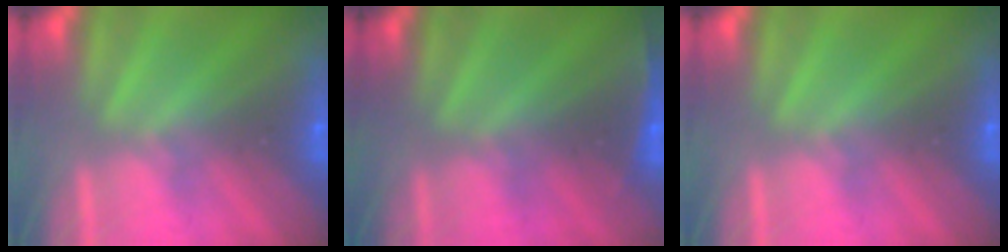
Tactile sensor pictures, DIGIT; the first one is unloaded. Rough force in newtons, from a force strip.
{"total": 1.6}
{"total": 0.0}